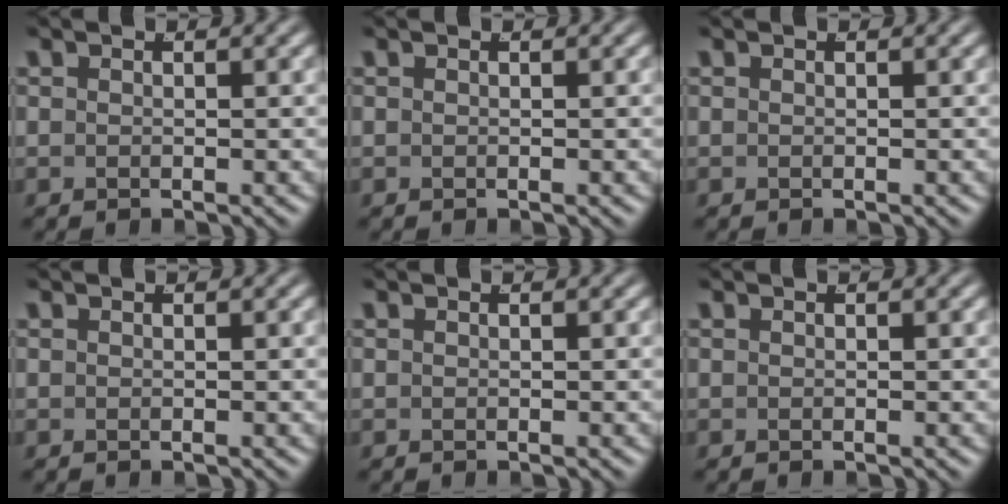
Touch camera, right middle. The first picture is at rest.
{"total": 0.0}
{"total": 0.0}
{"total": 0.0}
{"total": 0.0}
{"total": 0.0}